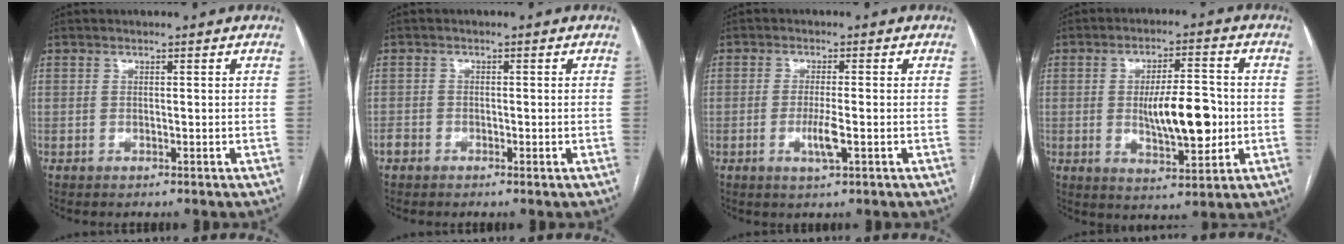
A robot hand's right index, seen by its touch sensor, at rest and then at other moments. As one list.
[{"total": 1.4, "force": [-0.9, 1.1, 0.2], "torque": [0.000, 0.006, -0.023]}, {"total": 3.7, "force": [-1.1, 0.2, 3.5], "torque": [-0.068, -0.007, -0.019]}, {"total": 10.6, "force": [-0.8, 3.4, 10.1], "torque": [-0.169, 0.002, -0.007]}]